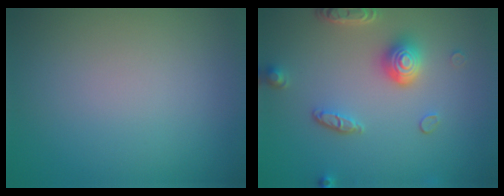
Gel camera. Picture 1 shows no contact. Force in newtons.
{"total": 4.4, "press": 3.5, "slide": 2.7}